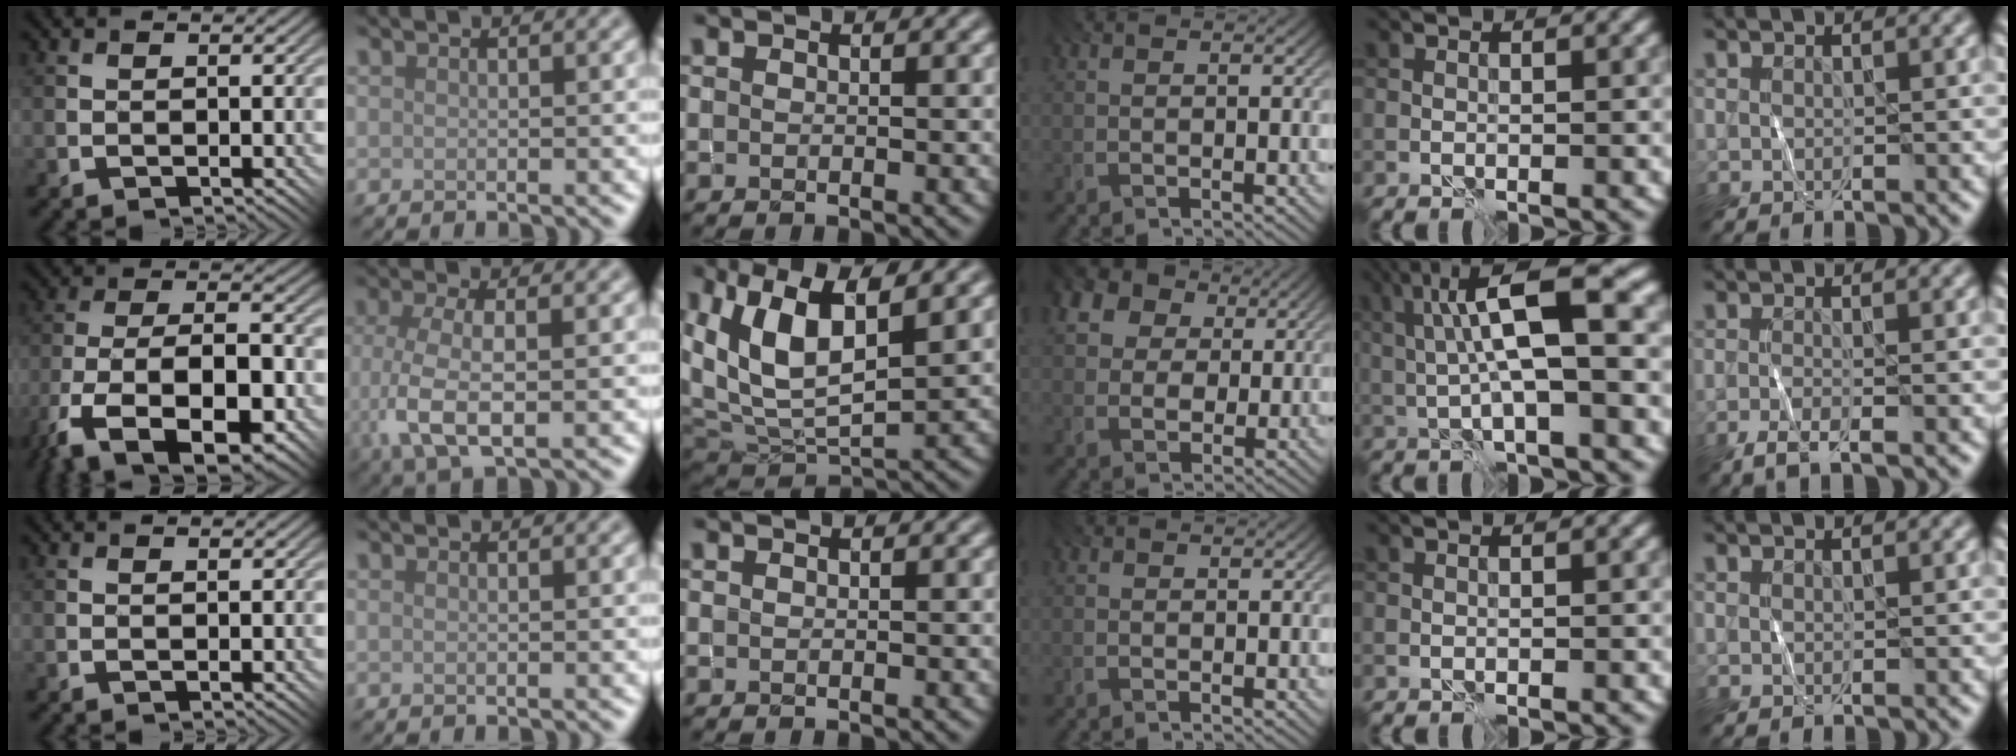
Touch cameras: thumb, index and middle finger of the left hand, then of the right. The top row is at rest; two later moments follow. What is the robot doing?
{"motion": "fold", "object": "shorts"}